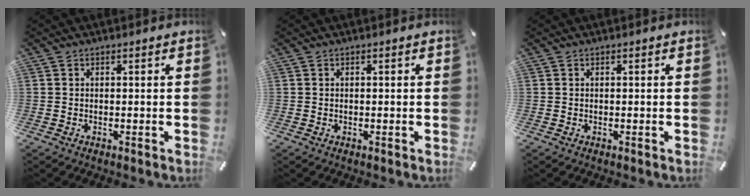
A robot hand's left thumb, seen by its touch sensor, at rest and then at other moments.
{"total": 0.0}
{"total": 0.0}